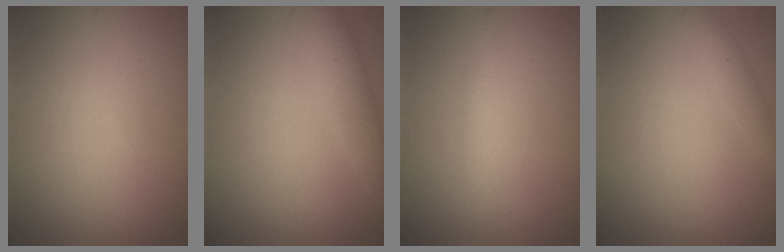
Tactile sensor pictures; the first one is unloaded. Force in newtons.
{"total": 2.3, "press": 2.3, "slide": 0.0}
{"total": 1.5, "press": 1.4, "slide": 0.1}
{"total": 1.1, "press": 1.1, "slide": 0.1}